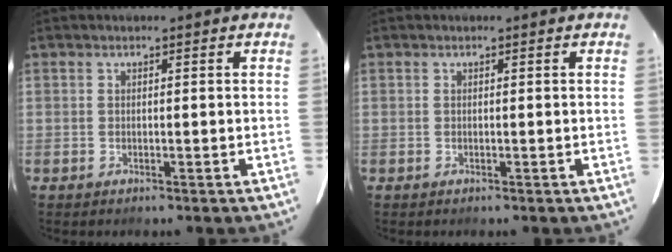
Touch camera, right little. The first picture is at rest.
{"total": 0.0}